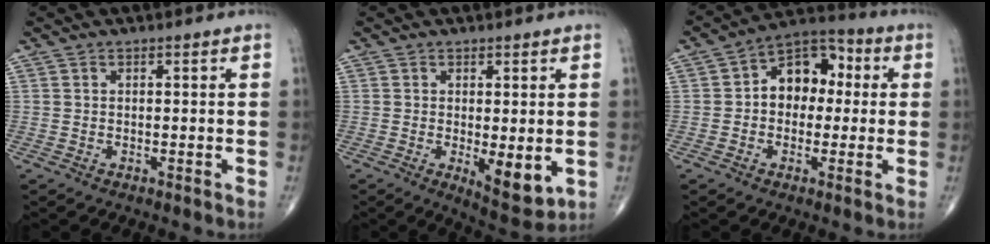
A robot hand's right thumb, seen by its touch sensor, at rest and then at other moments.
{"total": 7.1, "force": [-1.2, 2.7, 6.5], "torque": [-0.085, -0.020, -0.008]}
{"total": 11.1, "force": [1.1, 8.0, 7.7], "torque": [-0.075, 0.033, 0.001]}